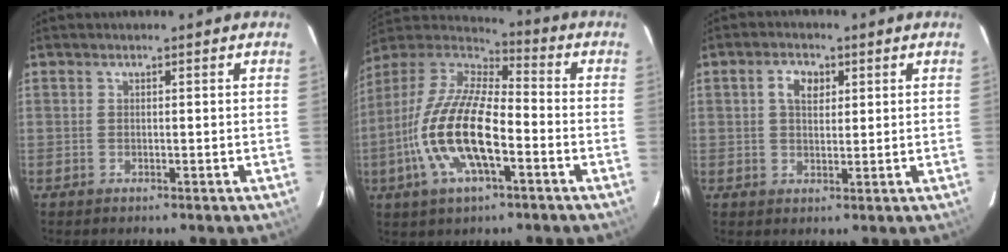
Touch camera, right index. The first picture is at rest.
{"total": 18.4, "force": [-5.6, 6.8, 16.2], "torque": [-0.333, -0.009, -0.112]}
{"total": 4.1, "force": [1.4, 2.7, 2.8], "torque": [-0.047, 0.011, 0.026]}